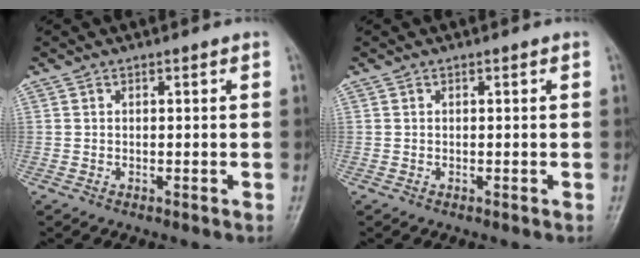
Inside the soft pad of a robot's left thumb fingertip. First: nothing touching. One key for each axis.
{"total": 0.0}